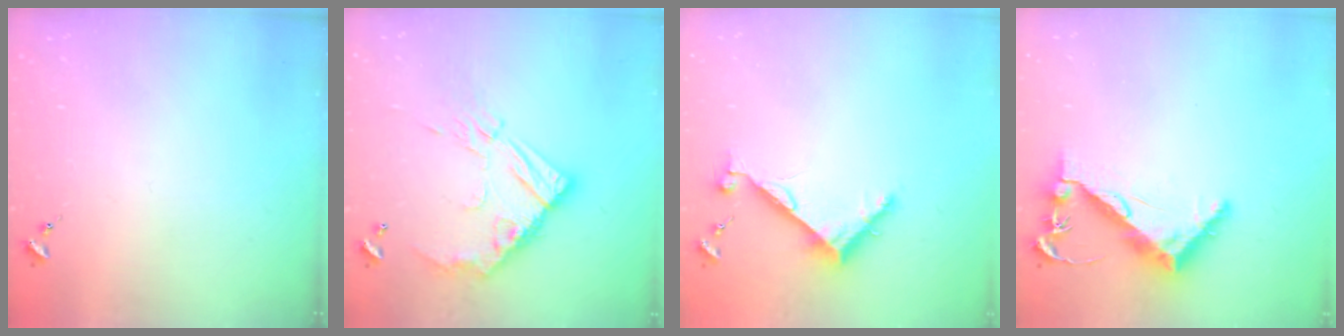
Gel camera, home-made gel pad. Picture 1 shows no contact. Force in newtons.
{"total": 14.5, "press": 14.5, "slide": 1.1}
{"total": 6.9, "press": 6.9, "slide": 0.6}
{"total": 9.7, "press": 9.6, "slide": 1.0}